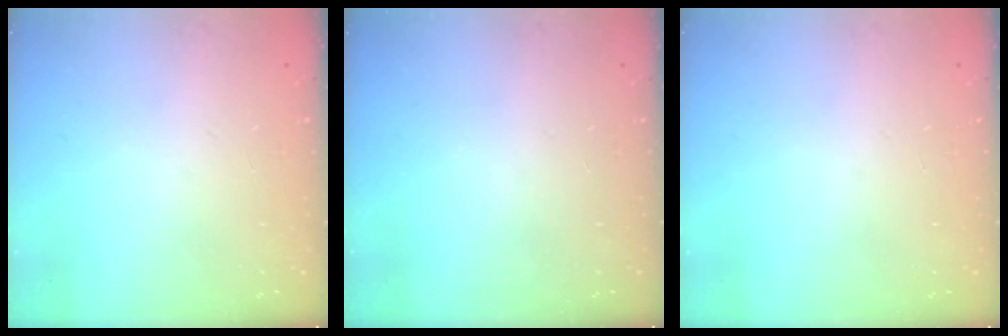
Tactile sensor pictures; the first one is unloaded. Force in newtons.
{"total": 0.0}
{"total": 0.0}